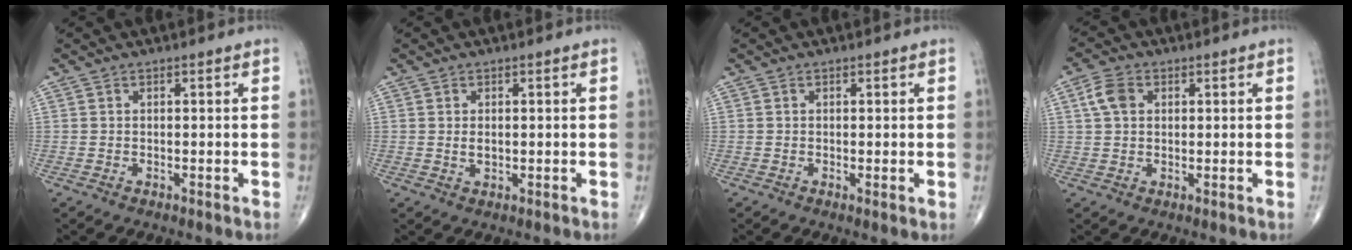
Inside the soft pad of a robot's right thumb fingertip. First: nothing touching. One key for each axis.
{"total": 1.7, "fx": 0.1, "fy": 1.1, "fz": 1.3, "tx": -0.019, "ty": -0.003, "tz": 0.004}
{"total": 0.8, "fx": -0.1, "fy": 0.1, "fz": 0.8, "tx": -0.015, "ty": -0.004, "tz": -0.003}
{"total": 4.5, "fx": 1.2, "fy": 3.3, "fz": 2.9, "tx": -0.057, "ty": 0.007, "tz": 0.020}